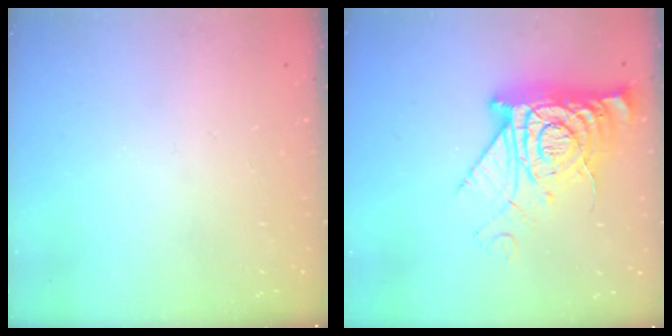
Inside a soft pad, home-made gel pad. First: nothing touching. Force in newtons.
{"total": 15.2, "press": 15.1, "slide": 1.8}